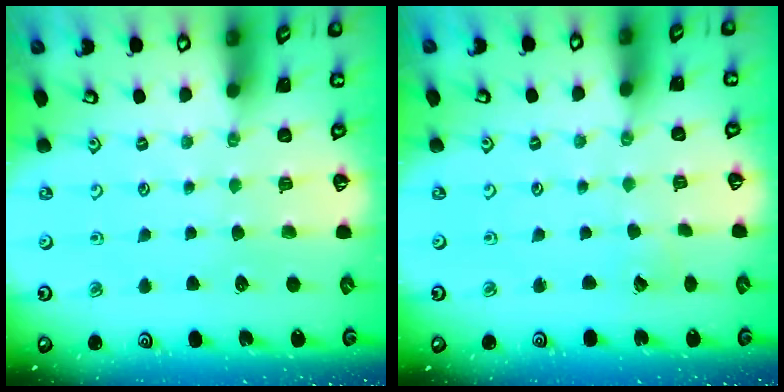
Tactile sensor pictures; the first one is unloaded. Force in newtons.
{"total": 1.4, "press": 1.4, "slide": 0.0}